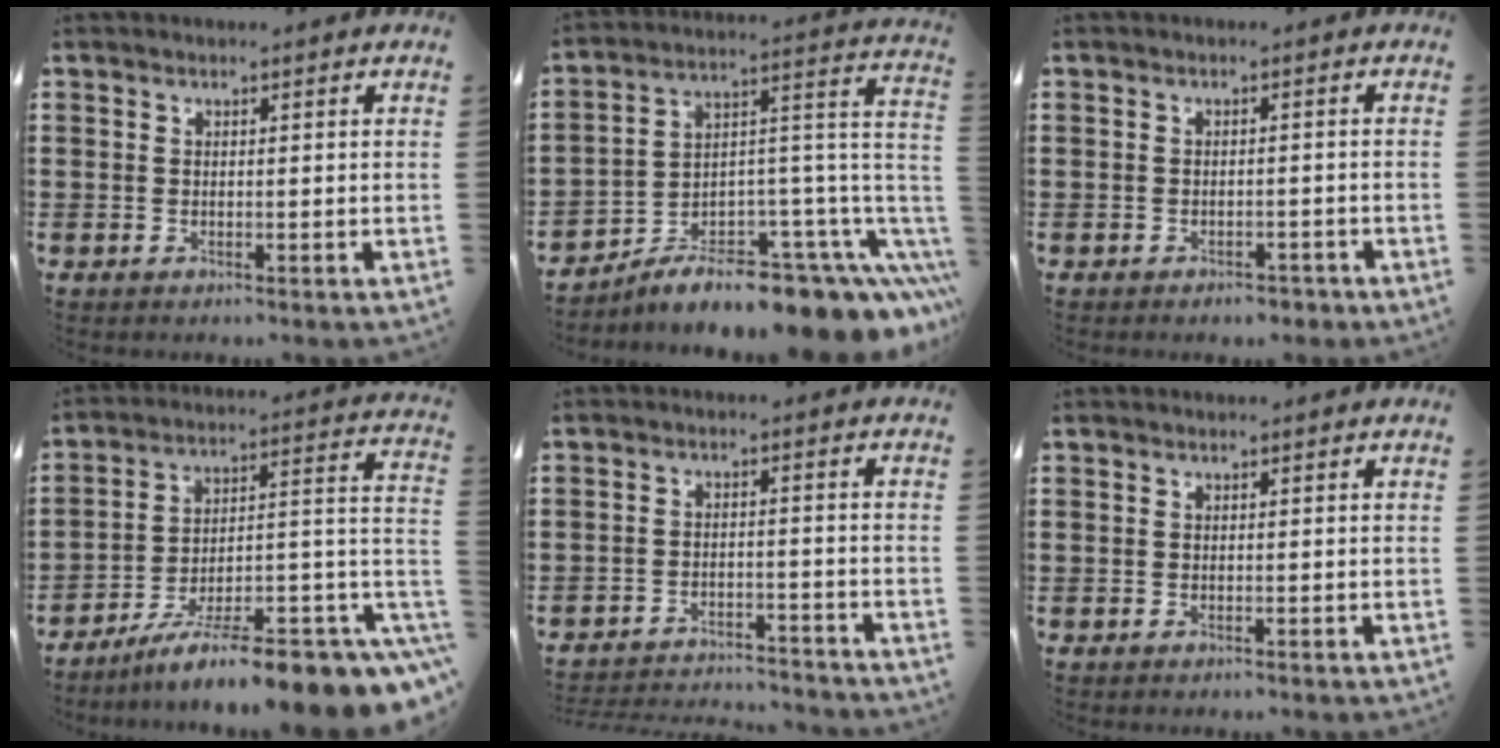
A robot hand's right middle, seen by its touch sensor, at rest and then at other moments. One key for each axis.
{"total": 8.6, "fx": -6.1, "fy": 2.8, "fz": 5.4, "tx": -0.086, "ty": -0.001, "tz": -0.108}
{"total": 1.6, "fx": -1.6, "fy": 0.4, "fz": 0.0, "tx": -0.007, "ty": 0.000, "tz": -0.034}
{"total": 10.8, "fx": -7.5, "fy": 1.3, "fz": 7.7, "tx": -0.115, "ty": 0.000, "tz": -0.125}
{"total": 3.4, "fx": -3.4, "fy": 0.3, "fz": 0.2, "tx": -0.009, "ty": 0.002, "tz": -0.072}
{"total": 0.0}